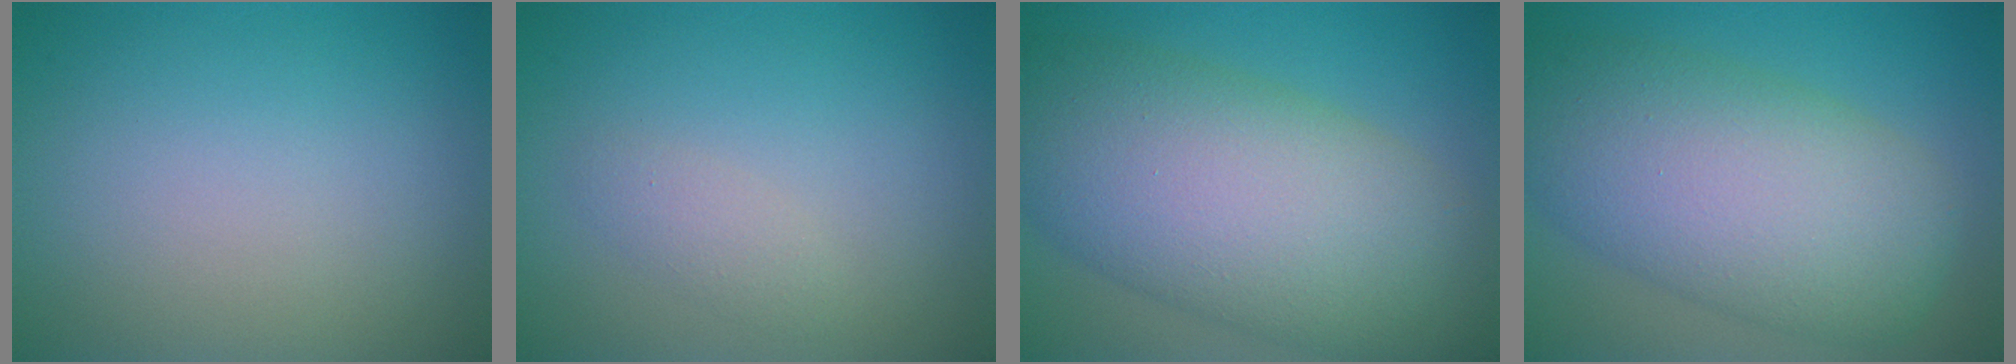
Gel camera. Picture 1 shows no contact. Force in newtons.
{"total": 1.3, "press": 1.3, "slide": 0.0}
{"total": 12.4, "press": 12.3, "slide": 0.4}
{"total": 10.6, "press": 10.6, "slide": 0.4}